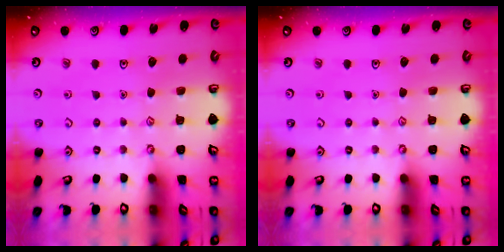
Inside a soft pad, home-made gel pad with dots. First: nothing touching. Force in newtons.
{"total": 0.0}